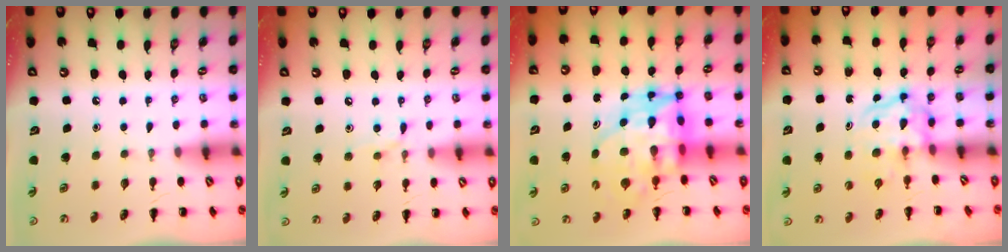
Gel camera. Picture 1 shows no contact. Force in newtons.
{"total": 6.4, "press": 6.2, "slide": 1.7}
{"total": 12.5, "press": 12.0, "slide": 3.4}
{"total": 3.9, "press": 3.9, "slide": 0.4}